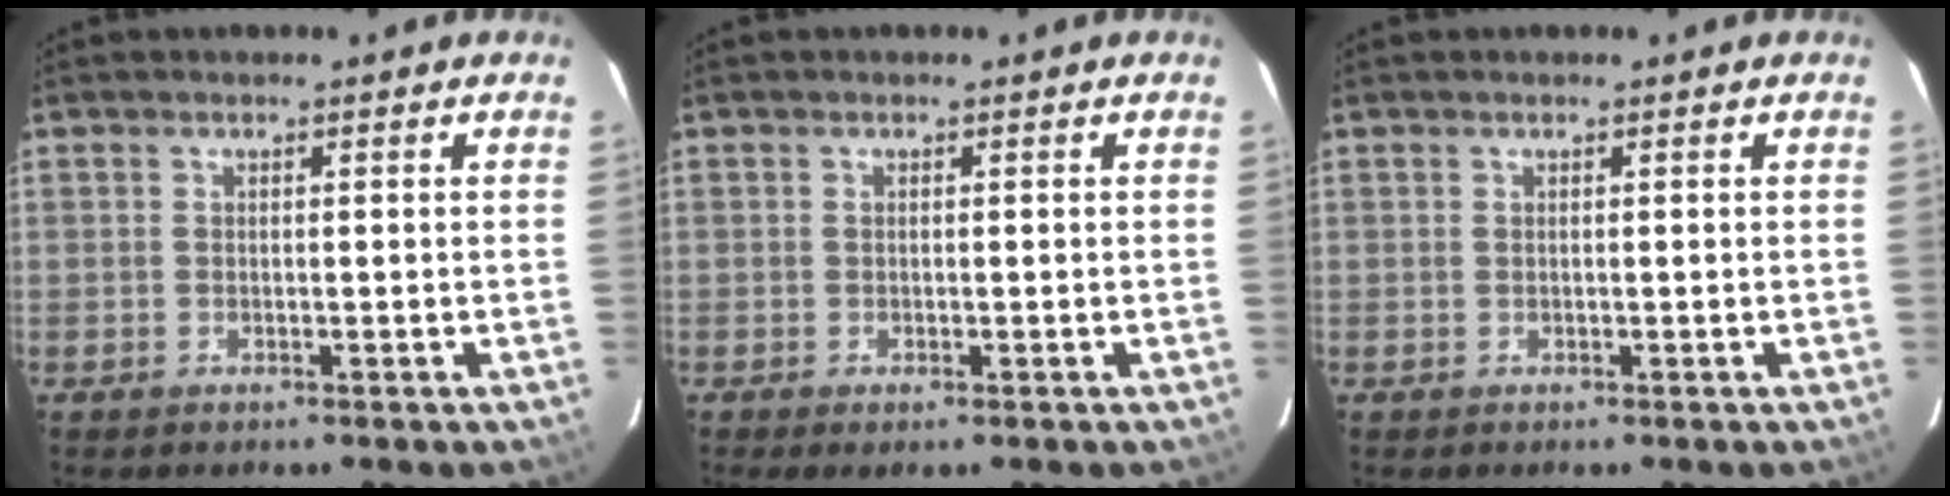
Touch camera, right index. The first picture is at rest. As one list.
[{"total": 1.1, "force": [-0.6, 0.3, 0.9], "torque": [-0.019, -0.005, -0.010]}, {"total": 0.0}]